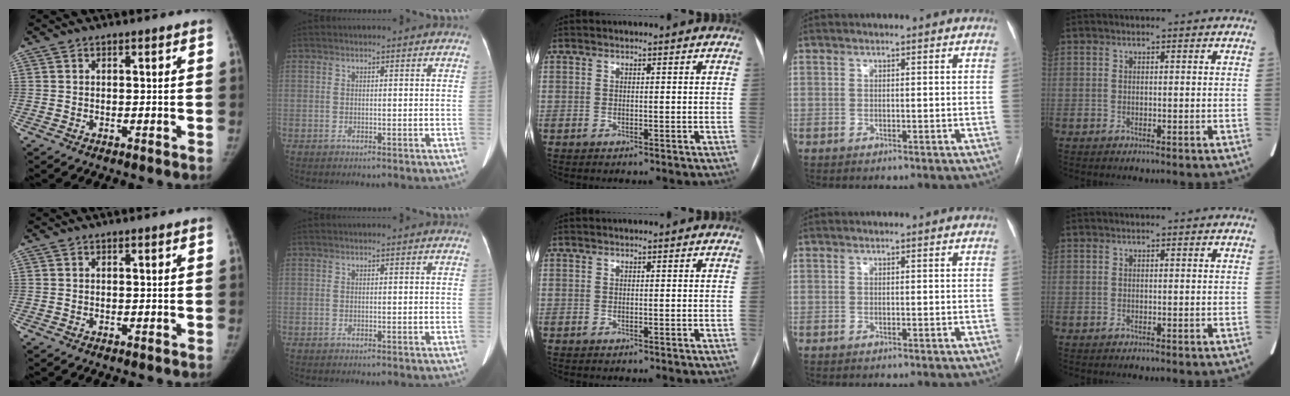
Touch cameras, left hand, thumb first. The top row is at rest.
{}